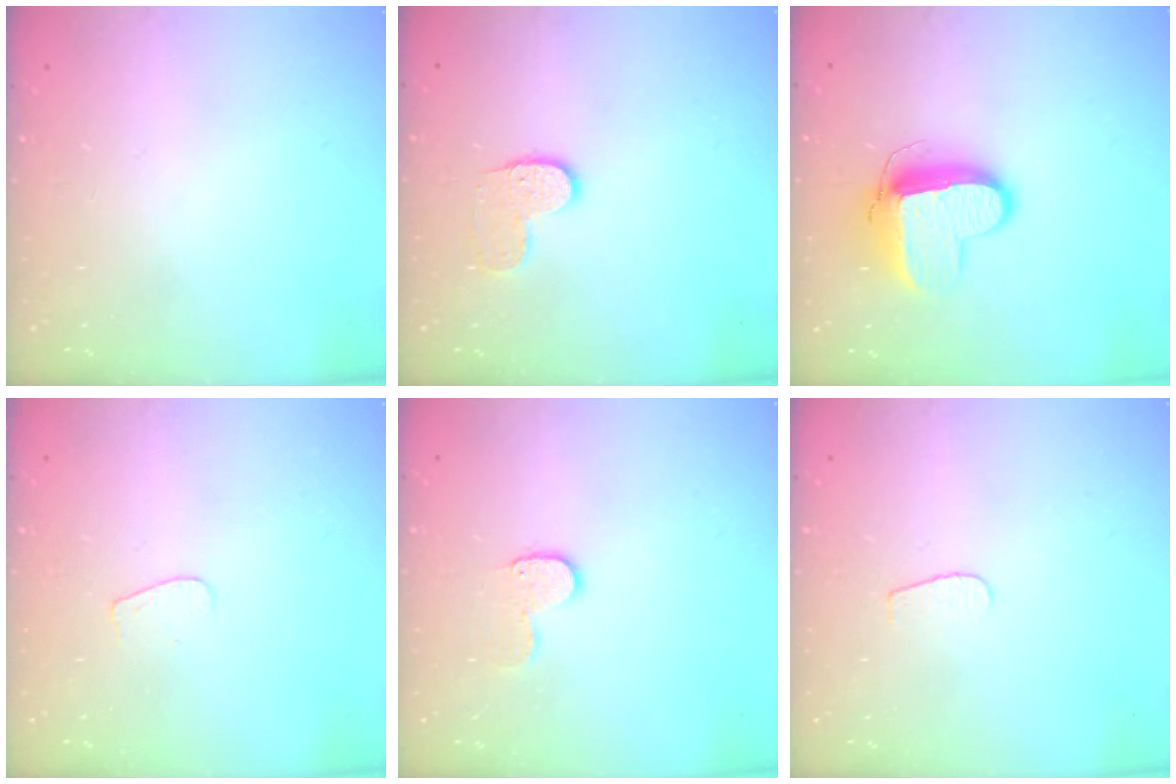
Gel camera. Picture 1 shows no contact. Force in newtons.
{"total": 6.8, "press": 6.8, "slide": 0.2}
{"total": 10.4, "press": 10.3, "slide": 0.9}
{"total": 3.5, "press": 3.5, "slide": 0.3}
{"total": 6.5, "press": 6.4, "slide": 0.4}
{"total": 3.7, "press": 3.6, "slide": 0.4}